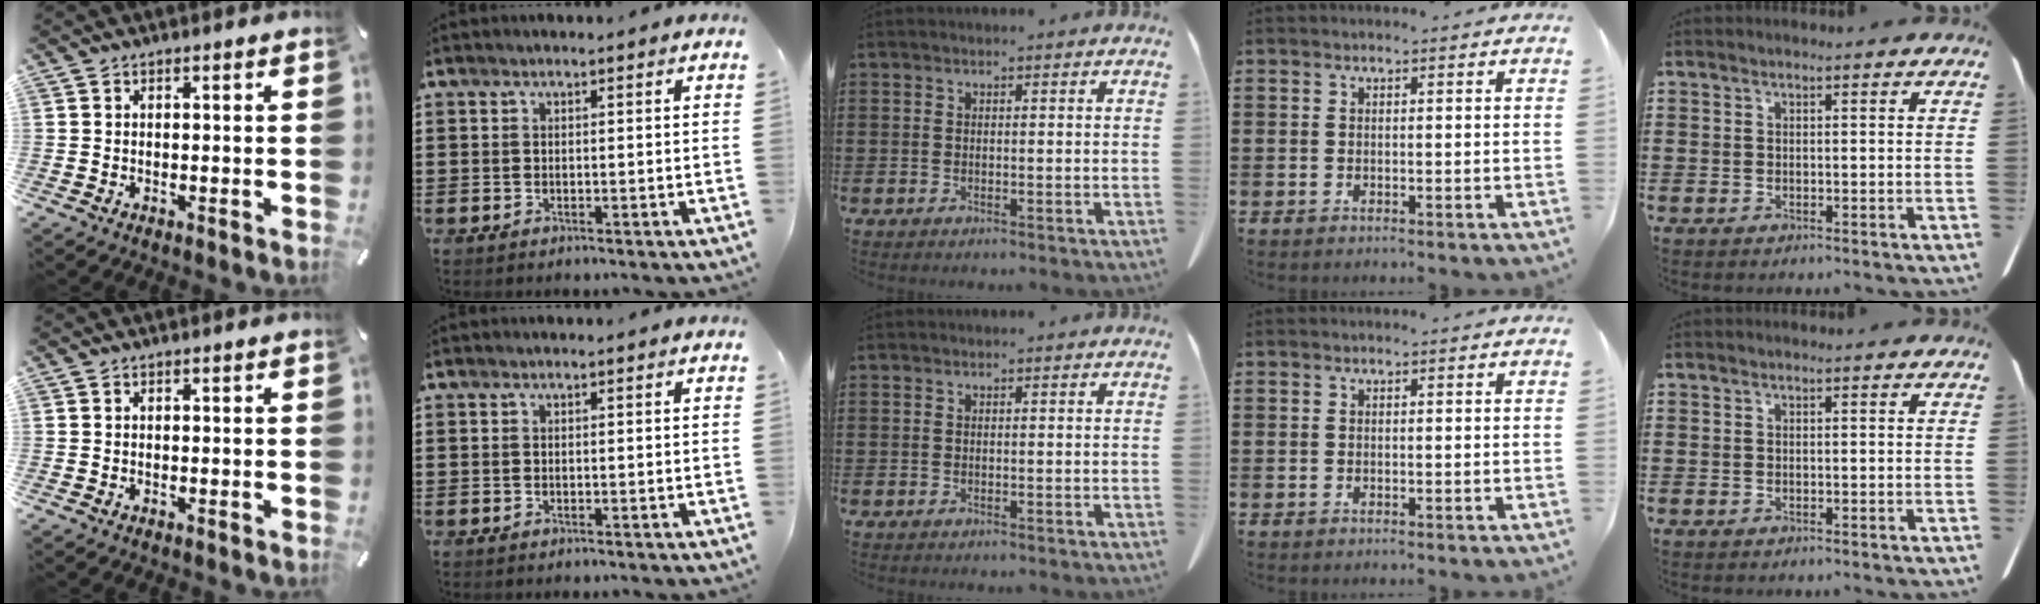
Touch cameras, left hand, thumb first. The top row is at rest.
{}